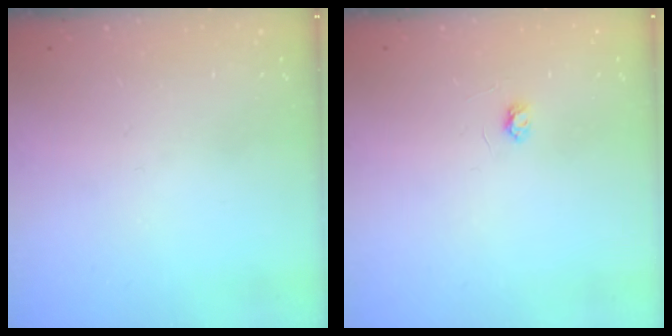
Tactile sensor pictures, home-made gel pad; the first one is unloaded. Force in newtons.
{"total": 2.6, "press": 2.6, "slide": 0.3}